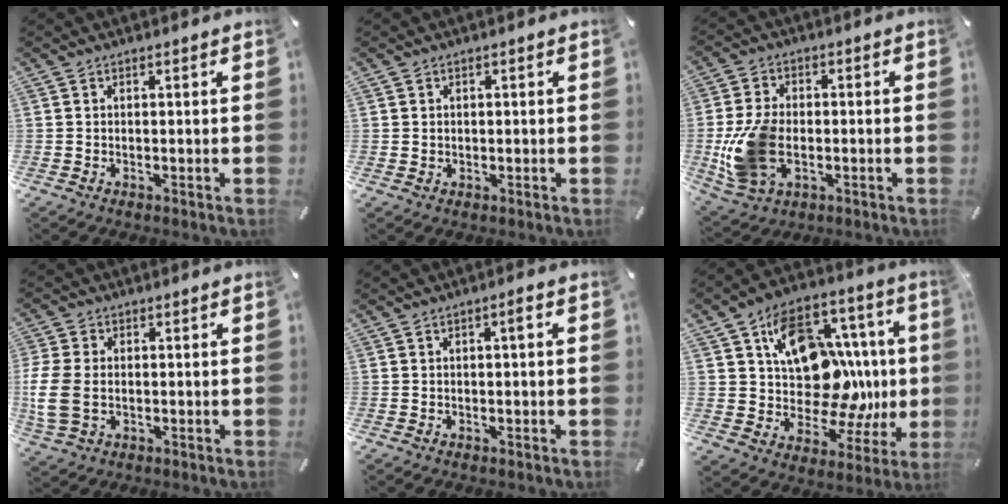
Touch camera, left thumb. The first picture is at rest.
{"total": 0.9, "force": [0.2, 0.8, 0.1], "torque": [-0.002, 0.005, 0.003]}
{"total": 12.4, "force": [-2.5, 8.4, 8.7], "torque": [-0.198, 0.003, -0.041]}
{"total": 8.2, "force": [-0.4, 5.9, 5.7], "torque": [-0.136, 0.004, -0.005]}
{"total": 1.8, "force": [0.2, 0.4, 1.7], "torque": [-0.033, 0.006, 0.001]}
{"total": 18.1, "force": [3.0, 14.2, 10.8], "torque": [-0.133, -0.040, 0.065]}